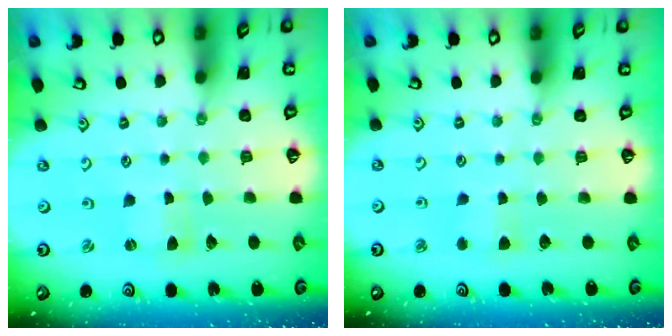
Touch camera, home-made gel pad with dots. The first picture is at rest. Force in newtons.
{"total": 4.0, "press": 4.0, "slide": 0.6}